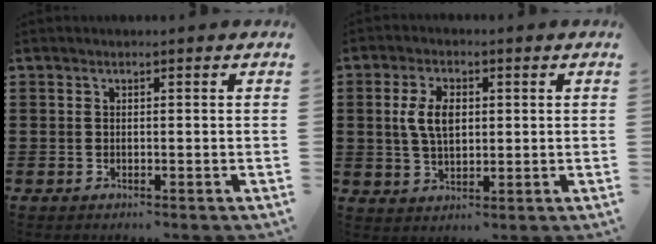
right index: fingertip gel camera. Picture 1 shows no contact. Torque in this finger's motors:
{"motor_torque": [0.85, -0.13, 0.39, 0.11]}